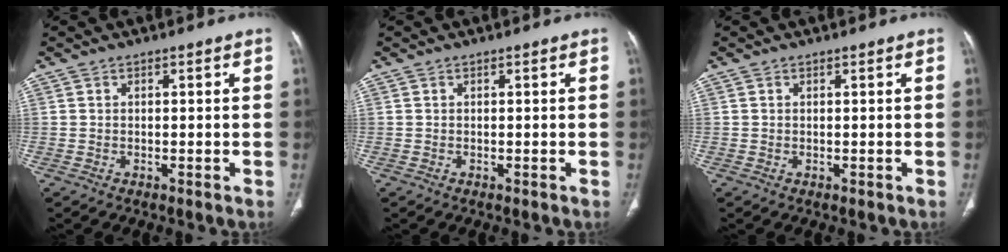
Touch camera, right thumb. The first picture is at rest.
{"total": 0.0}
{"total": 0.0}